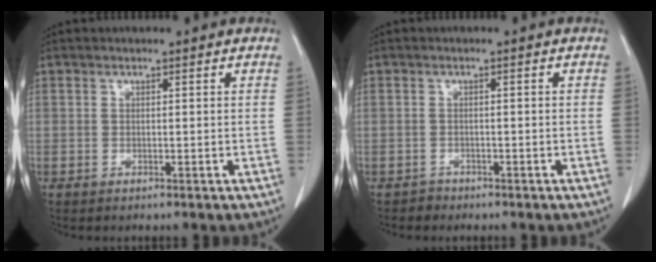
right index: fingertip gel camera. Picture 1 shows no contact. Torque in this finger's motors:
{"motor_torque": [-0.11, -0.05, 0.02, 0.00]}